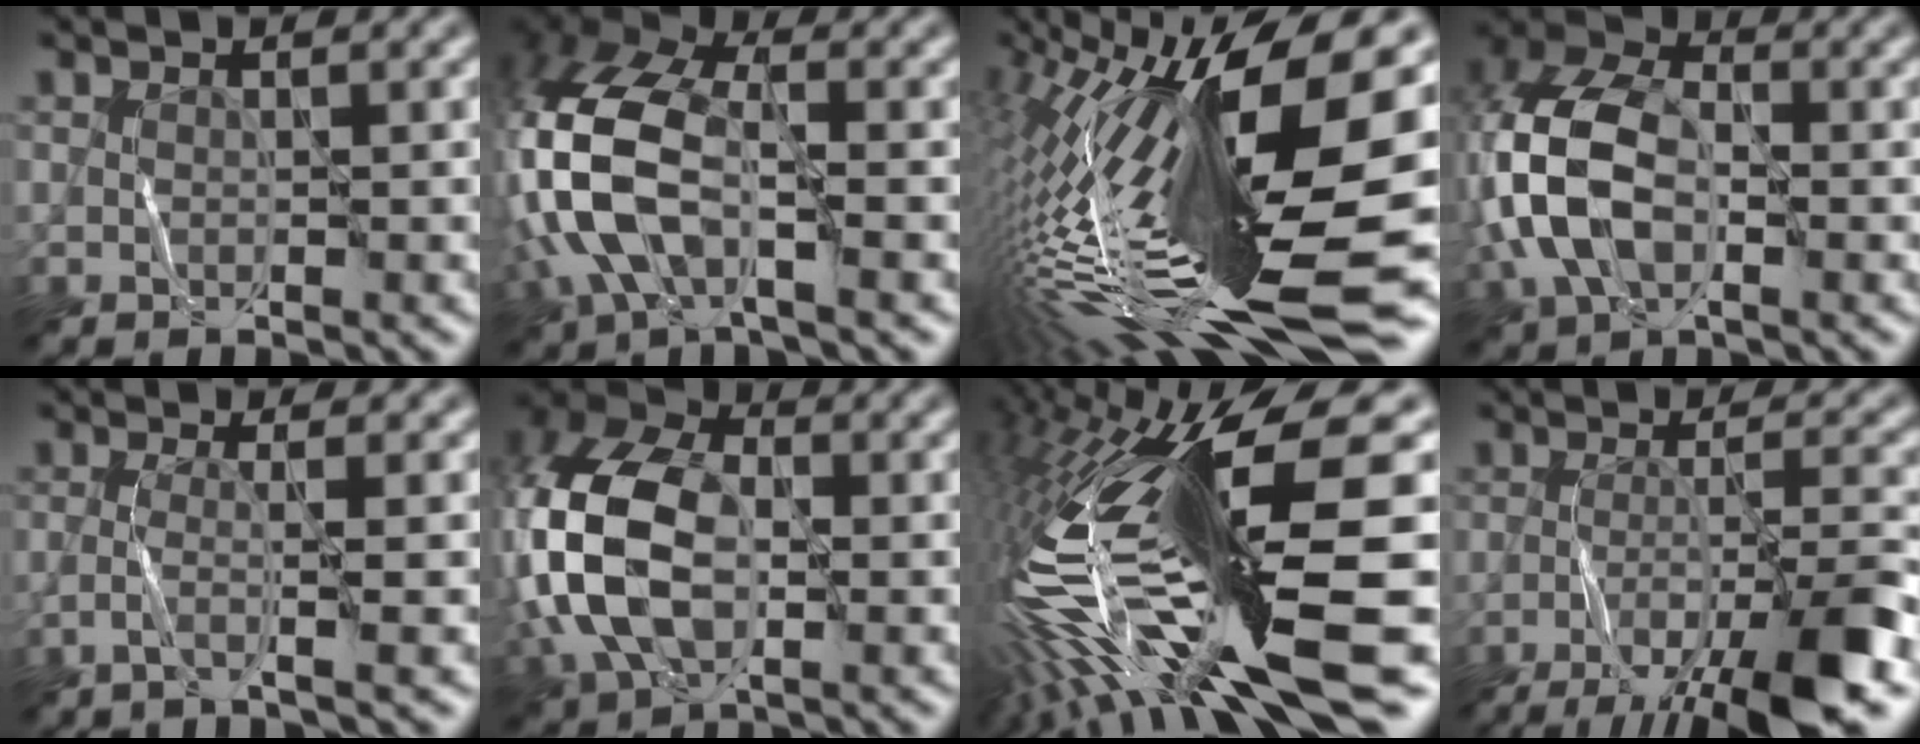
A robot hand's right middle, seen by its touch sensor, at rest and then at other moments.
{"total": 10.4, "force": [-2.3, 5.5, 8.5], "torque": [-0.218, 0.007, -0.051]}
{"total": 18.9, "force": [-1.2, 5.8, 17.9], "torque": [-0.332, 0.000, -0.025]}
{"total": 9.0, "force": [-1.1, 5.6, 6.9], "torque": [-0.175, 0.018, -0.025]}
{"total": 2.1, "force": [-0.7, 0.2, 2.0], "torque": [-0.040, -0.002, -0.015]}
{"total": 11.4, "force": [-1.1, 7.5, 8.5], "torque": [-0.209, 0.011, -0.031]}
{"total": 17.4, "force": [-4.1, 3.3, 16.6], "torque": [-0.306, -0.002, -0.059]}
{"total": 9.0, "force": [-4.8, 1.4, 7.5], "torque": [-0.117, 0.004, -0.076]}